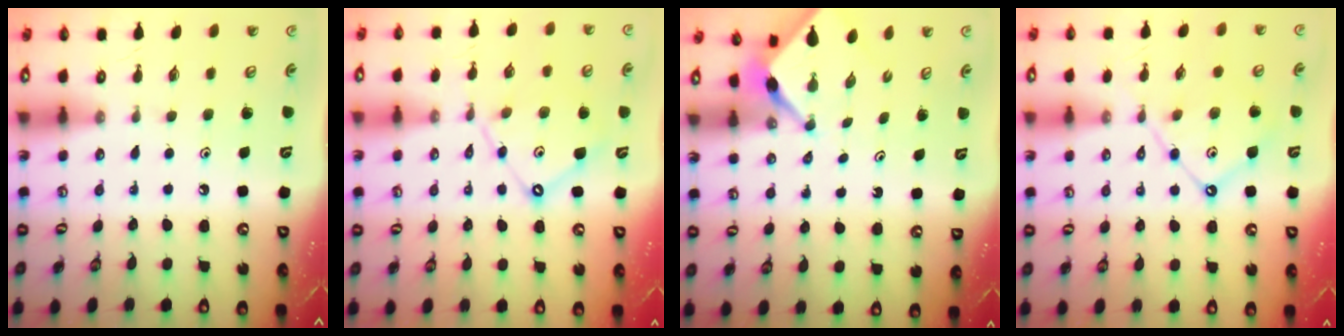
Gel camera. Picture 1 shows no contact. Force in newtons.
{"total": 11.7, "press": 11.6, "slide": 1.0}
{"total": 3.0, "press": 3.0, "slide": 0.3}
{"total": 9.2, "press": 9.2, "slide": 1.0}